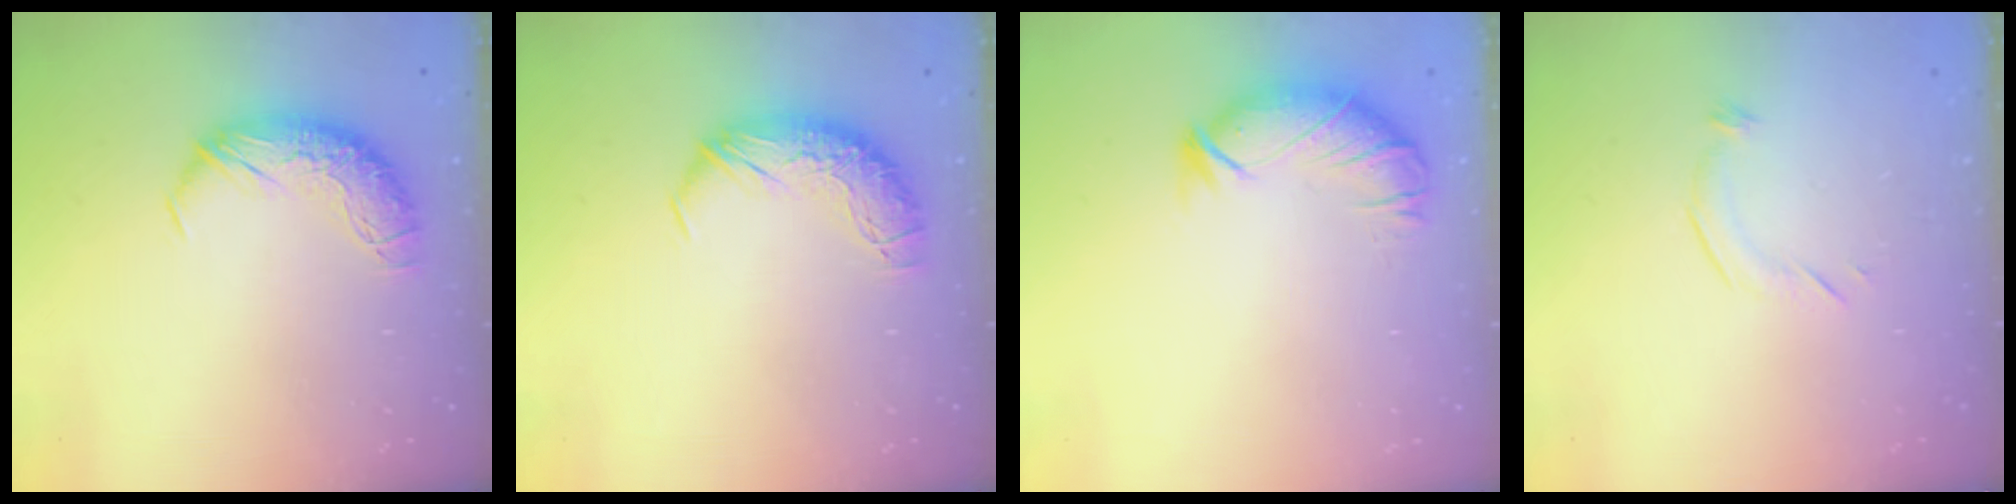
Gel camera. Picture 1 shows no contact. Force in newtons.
{"total": 0.0}
{"total": 2.8, "press": 2.6, "slide": 0.9}
{"total": 6.1, "press": 6.0, "slide": 0.4}